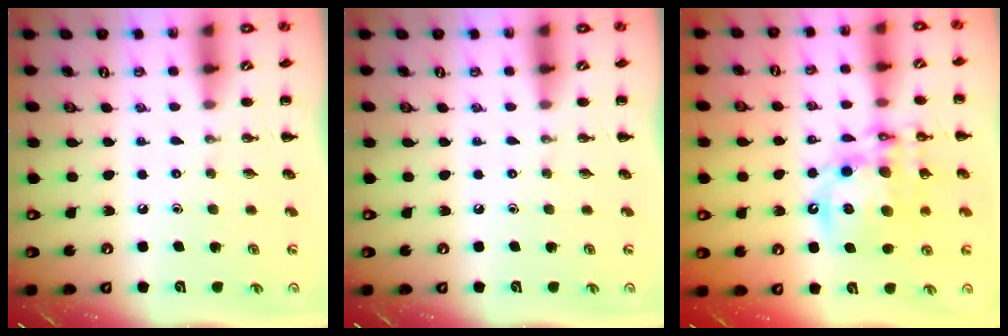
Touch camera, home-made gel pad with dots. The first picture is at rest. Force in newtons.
{"total": 0.0}
{"total": 16.1, "press": 15.7, "slide": 3.6}